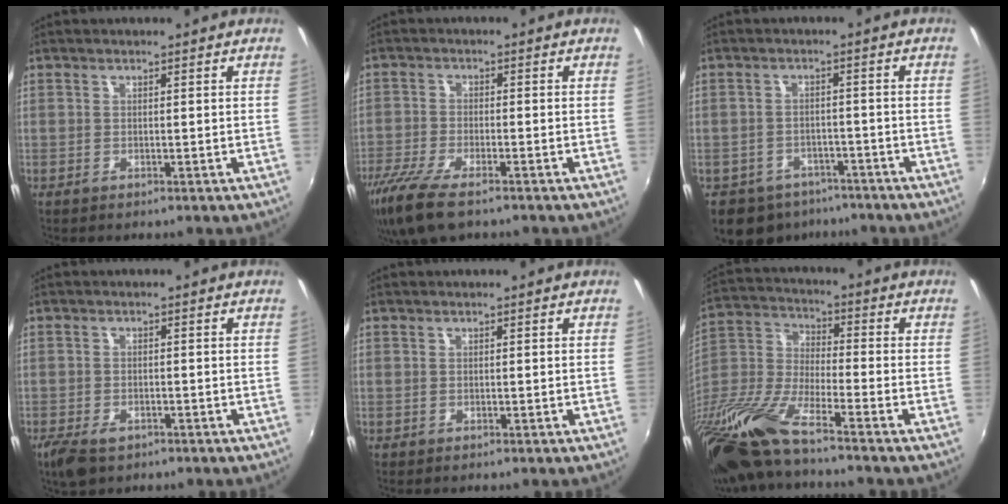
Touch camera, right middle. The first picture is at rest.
{"total": 10.1, "force": [-7.2, 2.9, 6.4], "torque": [-0.155, -0.035, -0.140]}
{"total": 10.1, "force": [-7.0, 6.7, 3.0], "torque": [-0.083, 0.009, -0.089]}
{"total": 5.6, "force": [-3.6, 2.8, 3.3], "torque": [-0.083, -0.021, -0.064]}
{"total": 0.0}
{"total": 18.6, "force": [-13.4, 2.7, 12.6], "torque": [-0.269, -0.039, -0.275]}